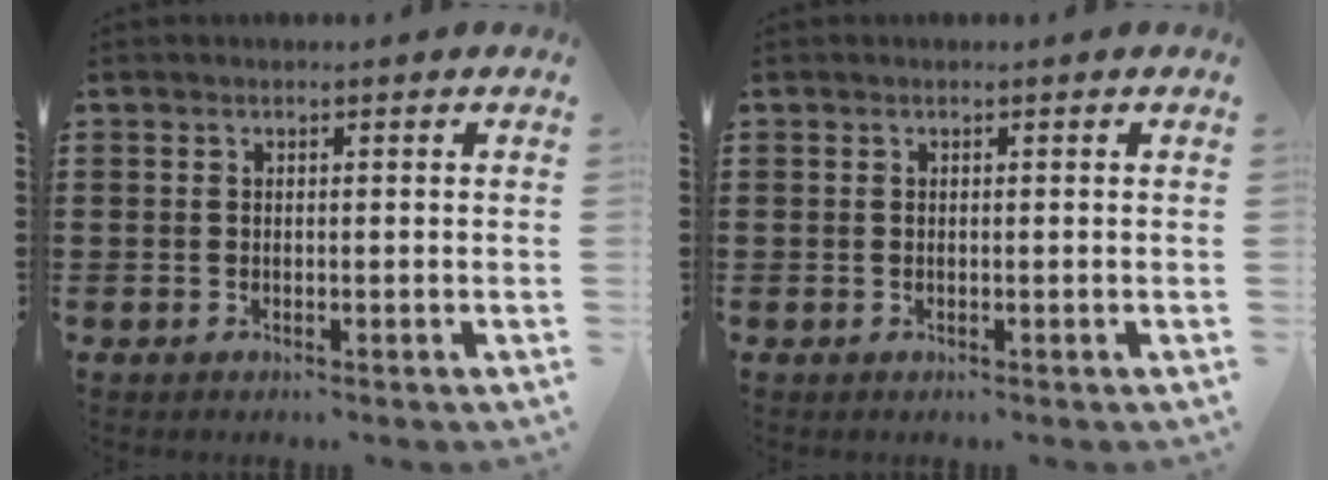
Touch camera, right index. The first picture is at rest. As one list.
[{"total": 0.0}]